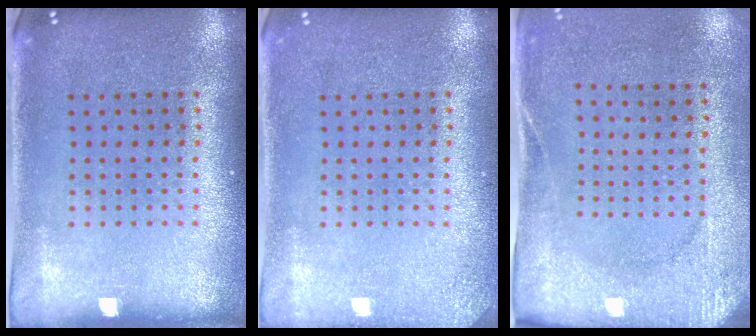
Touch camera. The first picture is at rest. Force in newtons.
{"total": 1.4, "press": 1.4, "slide": 0.1}
{"total": 2.6, "press": 2.0, "slide": 1.6}